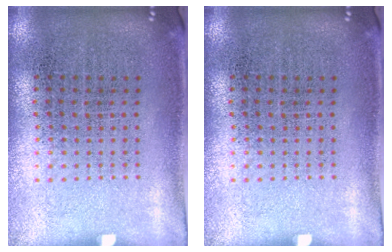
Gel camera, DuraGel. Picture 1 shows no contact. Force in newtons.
{"total": 0.0}